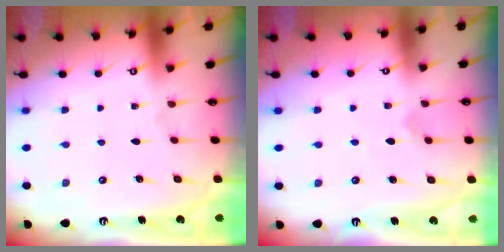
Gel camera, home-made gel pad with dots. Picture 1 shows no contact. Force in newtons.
{"total": 2.5, "press": 2.4, "slide": 0.6}